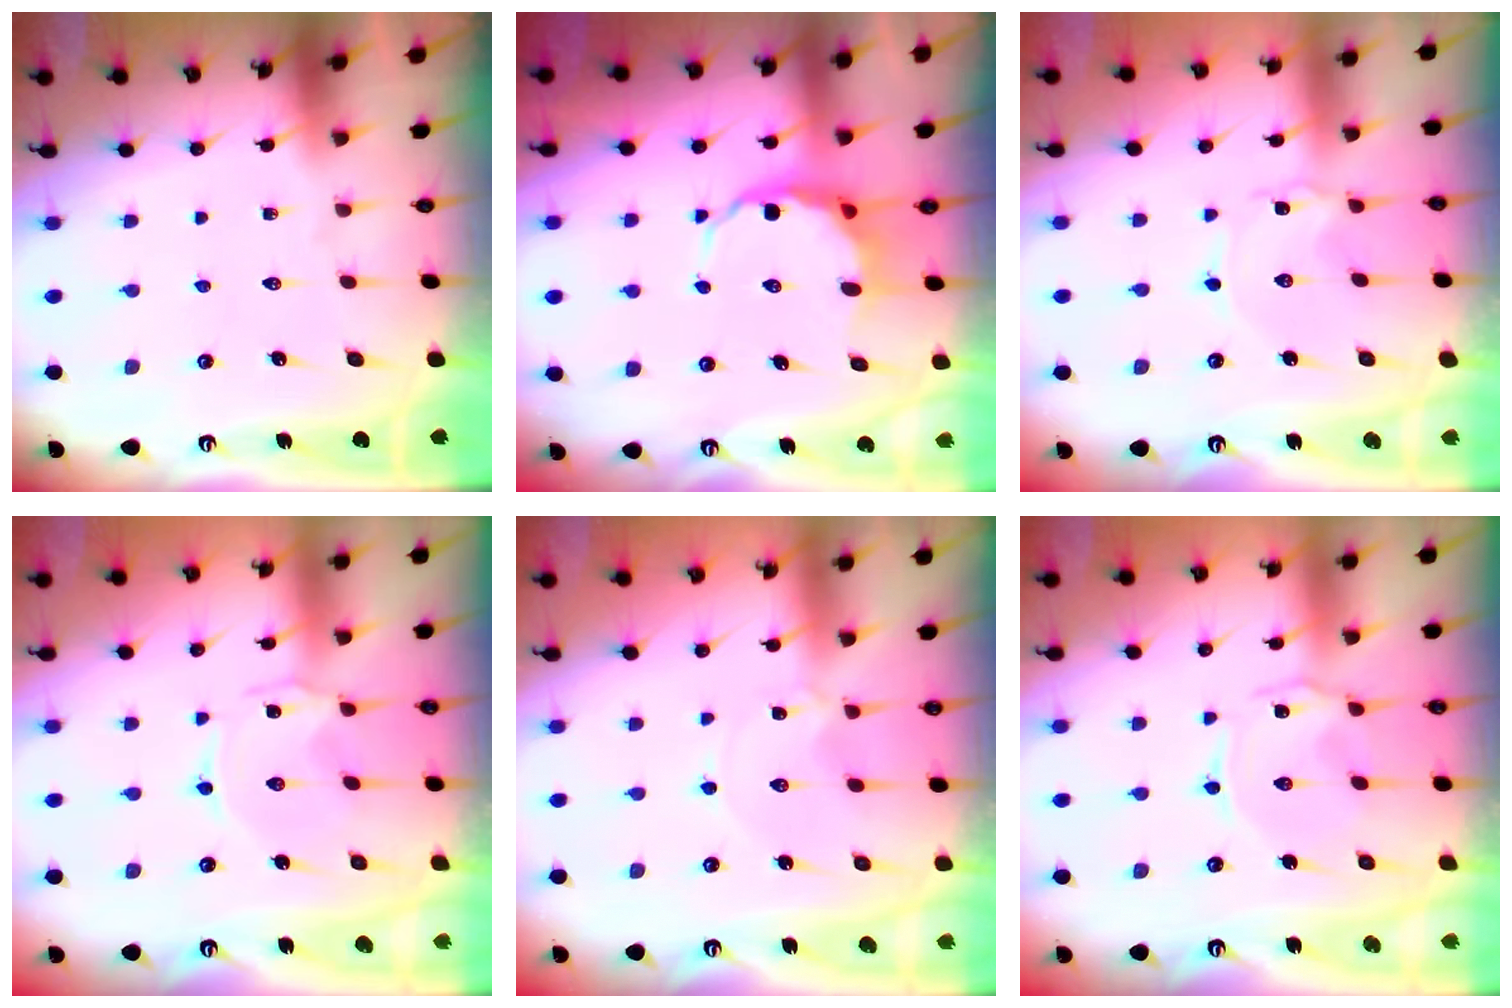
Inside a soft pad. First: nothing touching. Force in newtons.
{"total": 6.9, "press": 6.7, "slide": 1.7}
{"total": 0.9, "press": 0.9, "slide": 0.1}
{"total": 0.0}
{"total": 0.0}
{"total": 1.4, "press": 1.3, "slide": 0.5}